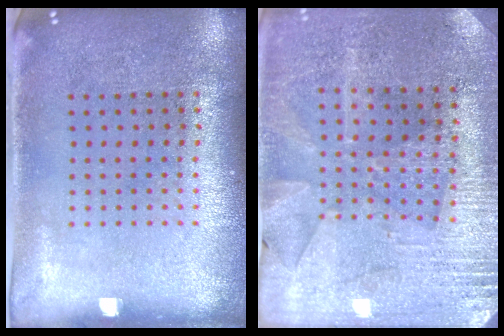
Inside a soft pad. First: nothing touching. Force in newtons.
{"total": 2.8, "press": 2.7, "slide": 0.6}